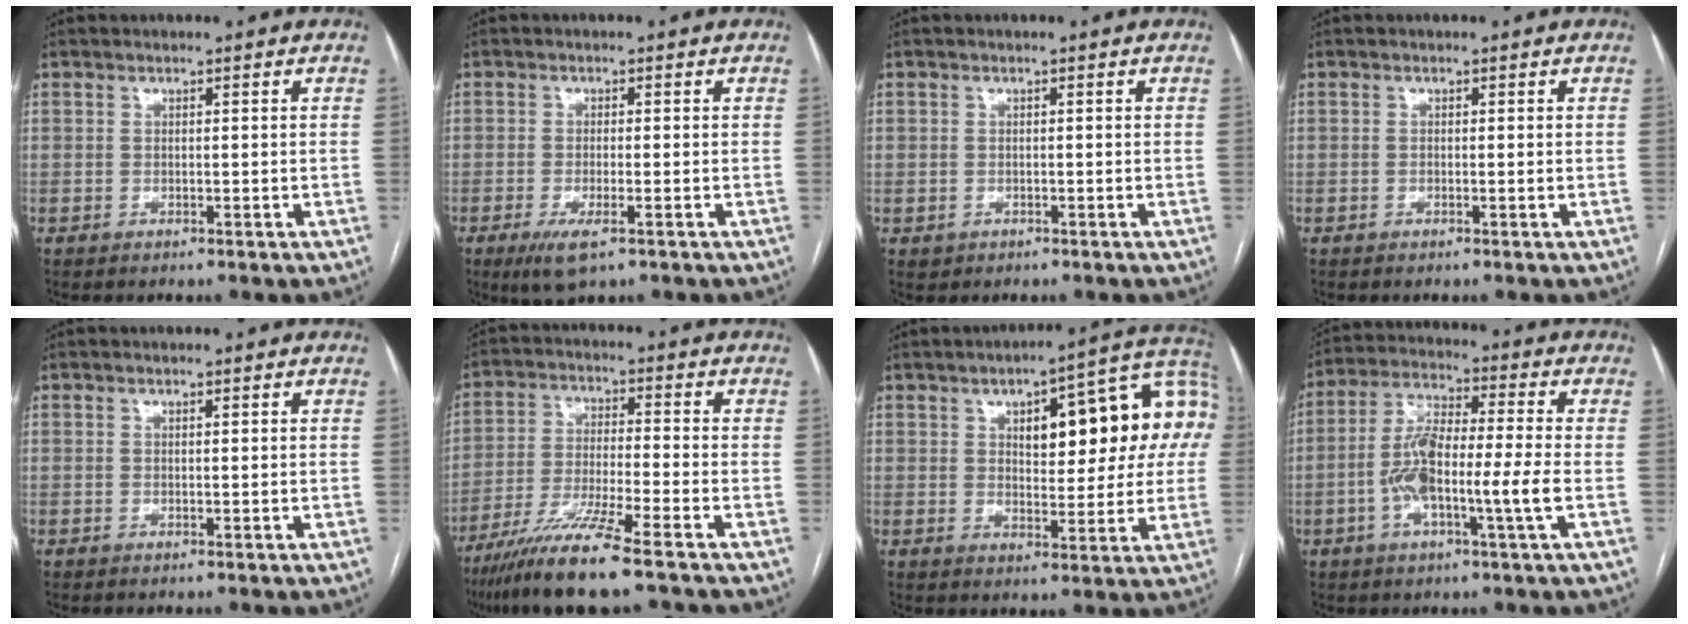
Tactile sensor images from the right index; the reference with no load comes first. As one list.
[{"total": 4.8, "force": [-2.5, 1.1, 3.9], "torque": [-0.077, -0.011, -0.040]}, {"total": 1.5, "force": [-0.4, 1.5, 0.1], "torque": [-0.001, 0.005, -0.002]}, {"total": 0.0}, {"total": 0.0}, {"total": 11.4, "force": [-8.2, -0.6, 7.8], "torque": [-0.152, -0.036, -0.152]}, {"total": 17.6, "force": [4.3, 5.9, 16.0], "torque": [-0.214, 0.039, 0.056]}, {"total": 11.1, "force": [-2.6, 0.9, 10.7], "torque": [-0.217, 0.010, -0.053]}]